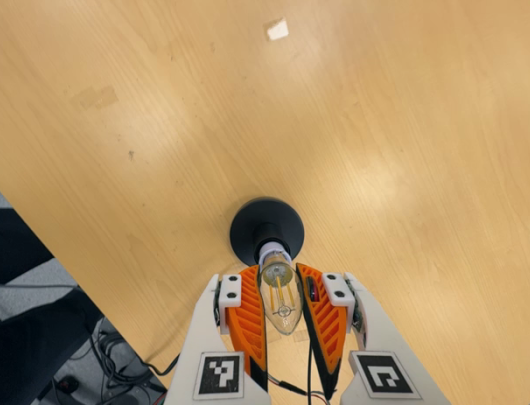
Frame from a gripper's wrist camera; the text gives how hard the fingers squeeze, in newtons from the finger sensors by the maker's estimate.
{"total": 21.0, "left": 23.7, "right": 18.3}